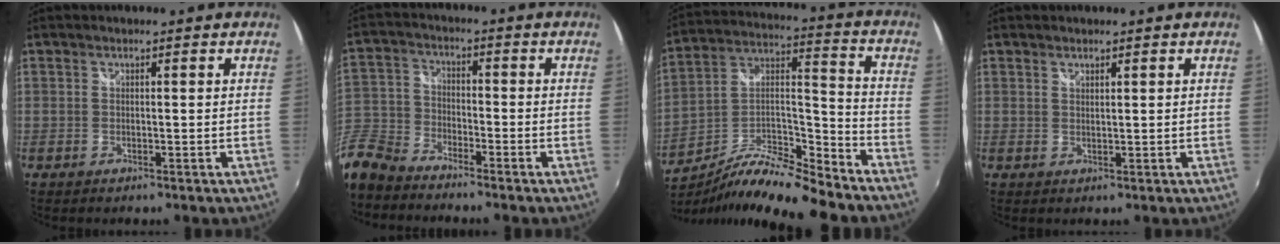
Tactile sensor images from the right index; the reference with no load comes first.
{"total": 12.0, "force": [-8.8, 6.7, 4.6], "torque": [-0.127, 0.001, -0.189]}
{"total": 15.4, "force": [-12.7, 1.6, 8.5], "torque": [-0.158, 0.006, -0.234]}
{"total": 1.0, "force": [0.9, 0.2, 0.4], "torque": [-0.004, 0.000, 0.015]}